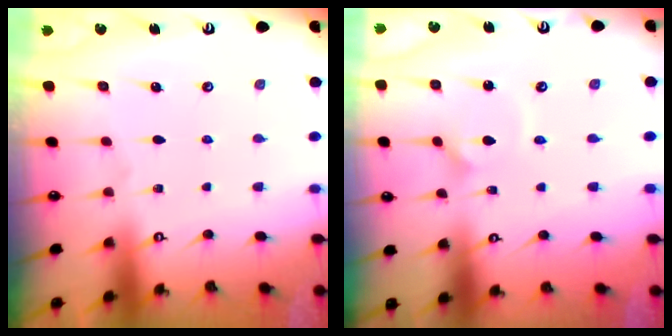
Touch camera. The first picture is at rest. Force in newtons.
{"total": 2.1, "press": 2.1, "slide": 0.6}